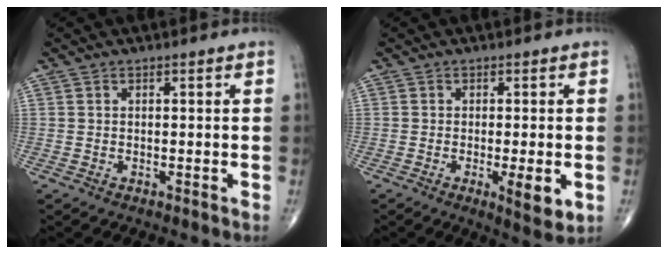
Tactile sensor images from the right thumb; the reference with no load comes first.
{"total": 5.4, "force": [-1.3, 1.3, 5.1], "torque": [-0.076, -0.014, -0.018]}